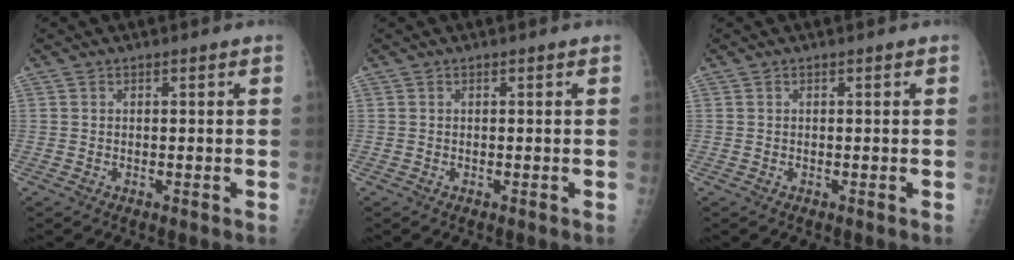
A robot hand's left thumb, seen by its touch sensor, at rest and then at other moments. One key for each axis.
{"total": 0.0}
{"total": 0.0}